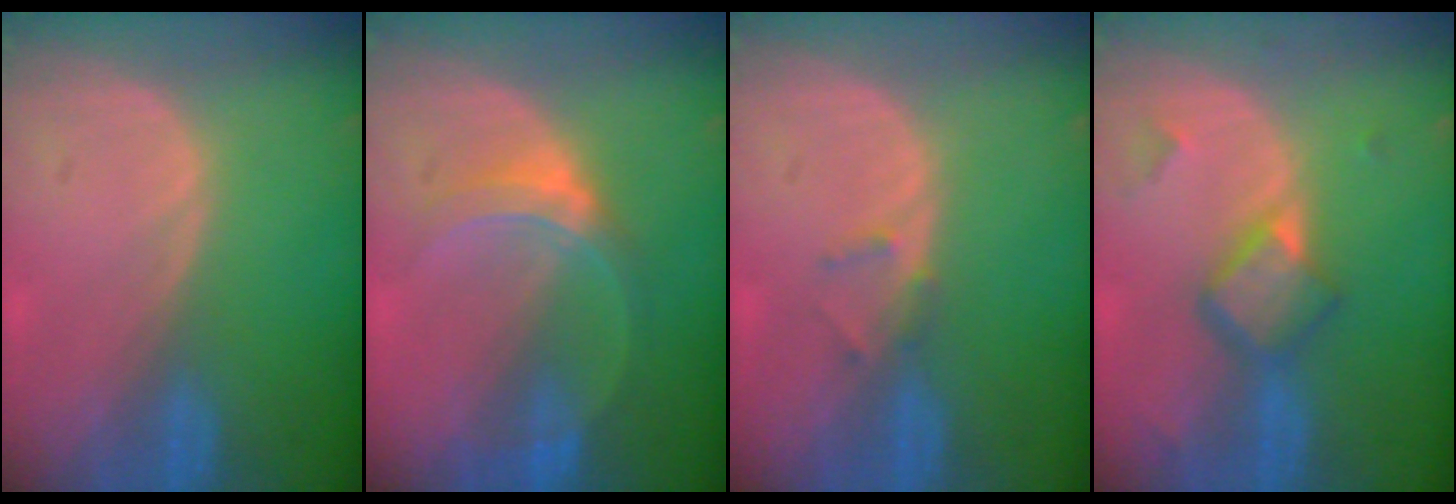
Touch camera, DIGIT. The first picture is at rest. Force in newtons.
{"total": 5.1, "press": 5.0, "slide": 1.1}
{"total": 1.3, "press": 1.1, "slide": 0.8}
{"total": 5.7, "press": 4.9, "slide": 2.8}